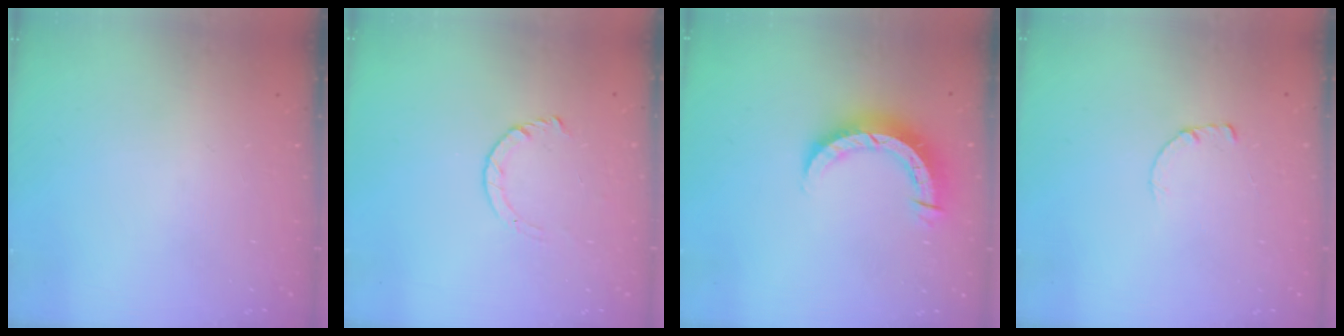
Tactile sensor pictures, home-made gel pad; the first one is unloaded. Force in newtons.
{"total": 3.6, "press": 3.5, "slide": 0.4}
{"total": 8.3, "press": 8.2, "slide": 1.1}
{"total": 0.7, "press": 0.7, "slide": 0.2}